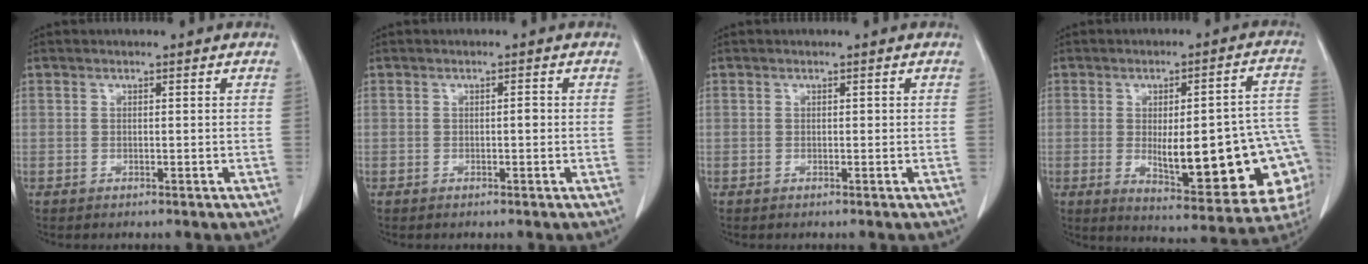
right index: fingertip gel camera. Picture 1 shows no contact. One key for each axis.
{"total": 0.8, "fx": -0.1, "fy": 0.2, "fz": 0.7, "tx": -0.009, "ty": 0.003, "tz": -0.002}
{"total": 0.0}
{"total": 22.2, "fx": -3.7, "fy": 5.8, "fz": 21.1, "tx": -0.197, "ty": 0.020, "tz": -0.021}